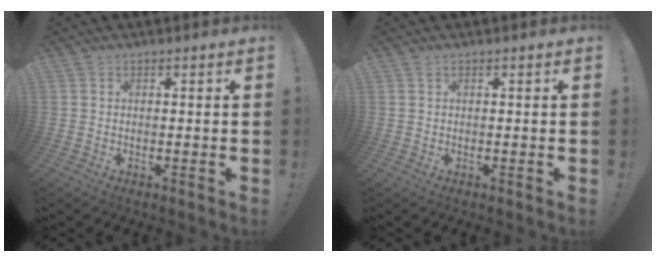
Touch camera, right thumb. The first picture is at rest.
{"total": 0.0}